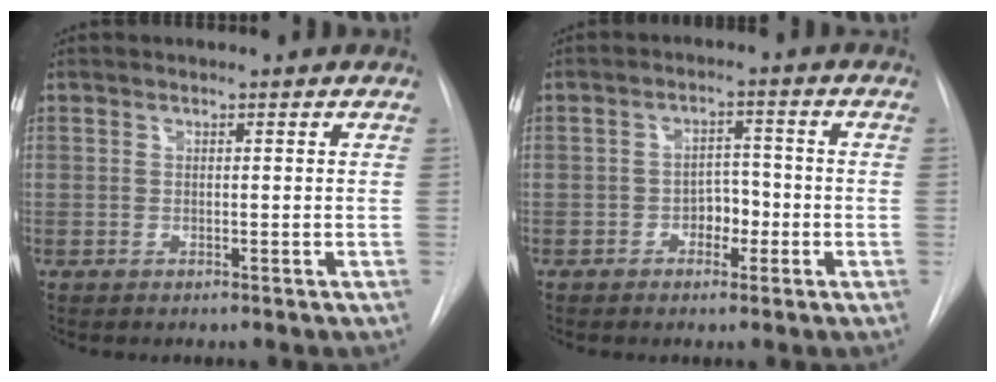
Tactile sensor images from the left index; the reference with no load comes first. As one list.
[{"total": 3.6, "force": [-1.4, 2.4, 2.4], "torque": [-0.029, 0.009, -0.025]}]